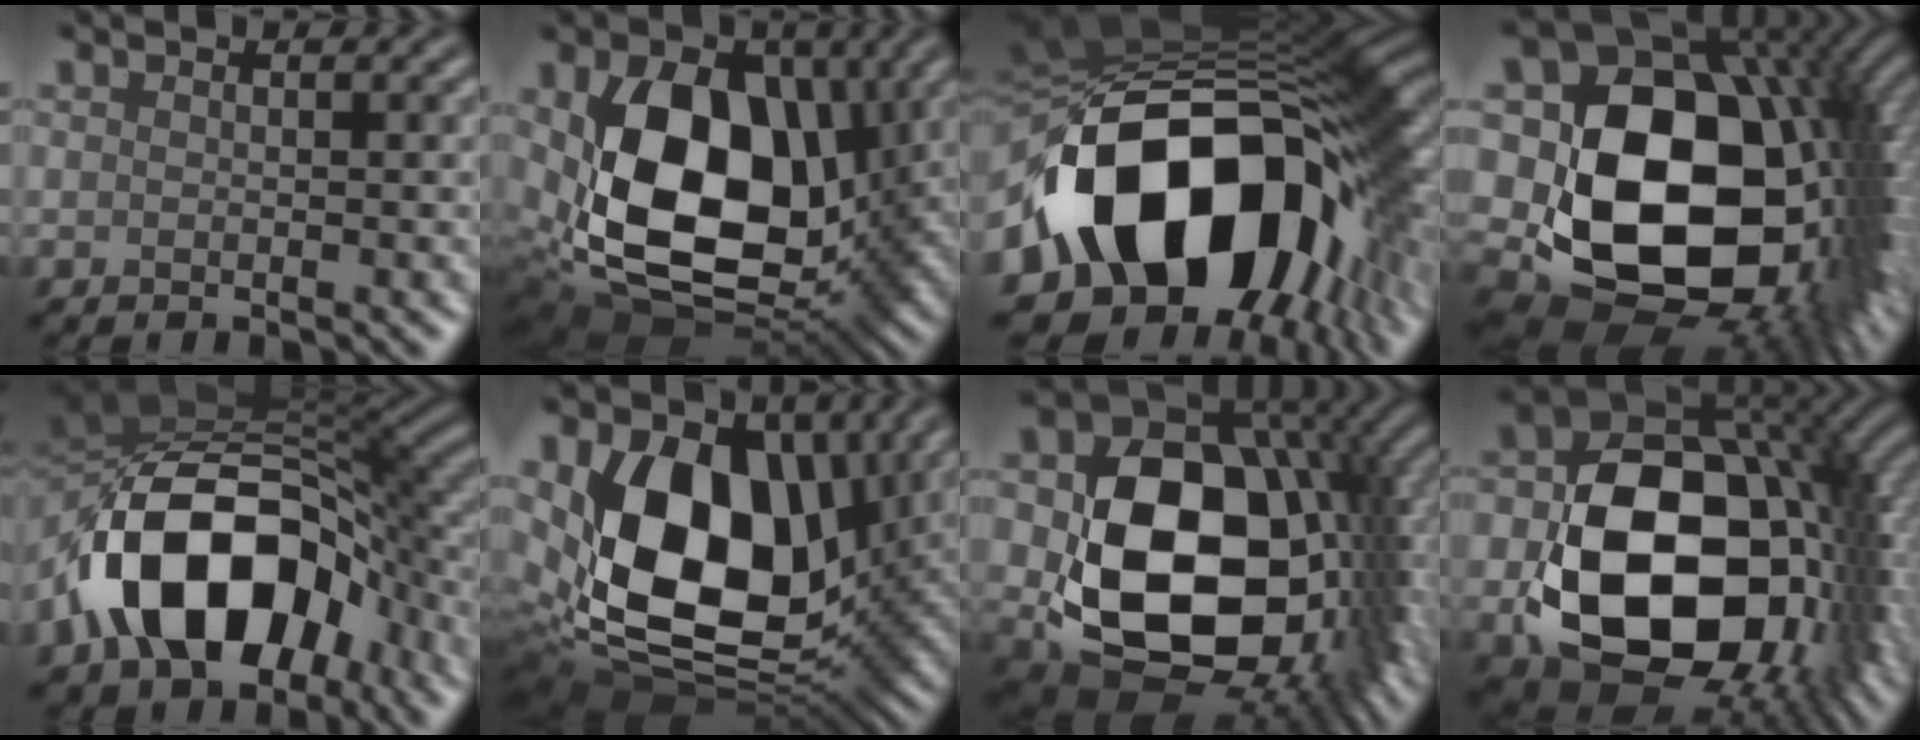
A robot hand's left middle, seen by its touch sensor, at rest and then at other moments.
{"total": 15.7, "force": [0.7, 10.5, 11.7], "torque": [-0.230, -0.036, 0.015]}
{"total": 17.5, "force": [-3.0, 12.2, 12.2], "torque": [-0.221, -0.029, -0.039]}
{"total": 20.3, "force": [1.2, 14.4, 14.2], "torque": [-0.290, -0.040, 0.068]}
{"total": 15.4, "force": [-4.9, 9.5, 11.1], "torque": [-0.177, 0.007, -0.093]}
{"total": 15.6, "force": [2.5, 10.2, 11.6], "torque": [-0.228, -0.021, 0.044]}
{"total": 16.9, "force": [-0.4, 12.3, 11.6], "torque": [-0.191, -0.042, 0.010]}
{"total": 17.1, "force": [-2.9, 12.0, 11.9], "torque": [-0.201, -0.035, -0.040]}